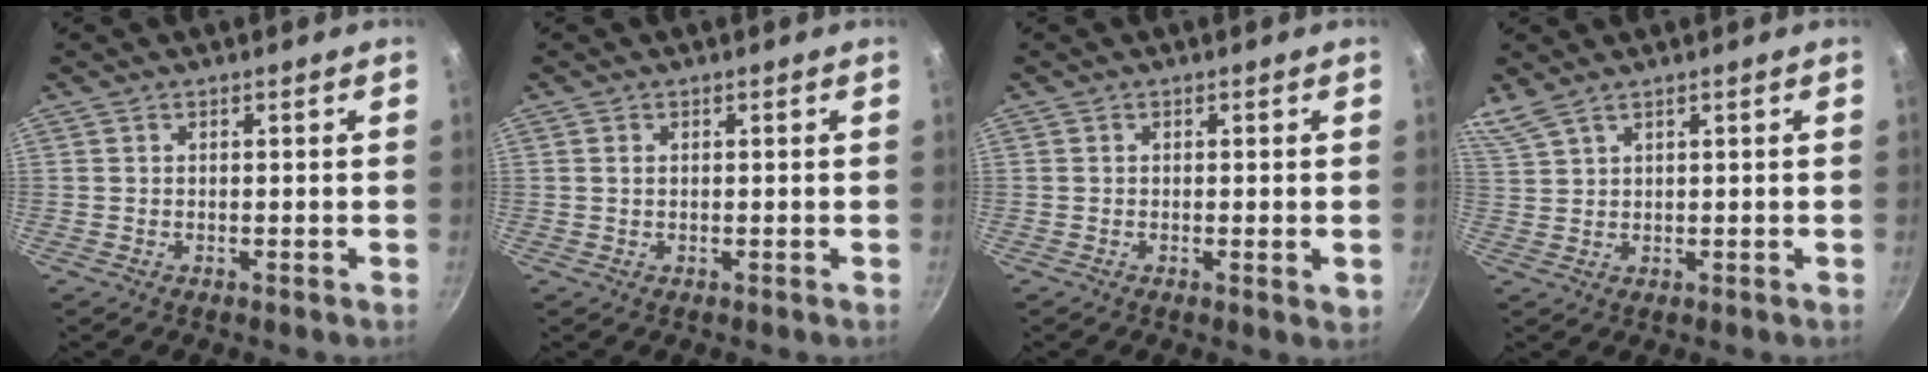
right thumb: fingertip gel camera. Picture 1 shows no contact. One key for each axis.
{"total": 0.8, "fx": 0.2, "fy": 0.6, "fz": 0.5, "tx": -0.011, "ty": 0.002, "tz": 0.004}
{"total": 1.6, "fx": -0.2, "fy": 0.4, "fz": 1.5, "tx": -0.023, "ty": -0.004, "tz": -0.005}
{"total": 3.7, "fx": 3.1, "fy": 0.8, "fz": 1.9, "tx": -0.046, "ty": -0.003, "tz": 0.071}